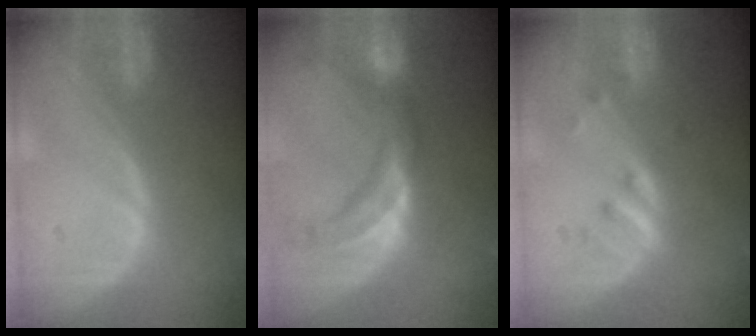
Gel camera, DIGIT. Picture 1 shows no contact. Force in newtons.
{"total": 11.0, "press": 9.5, "slide": 5.6}
{"total": 3.1, "press": 2.8, "slide": 1.2}